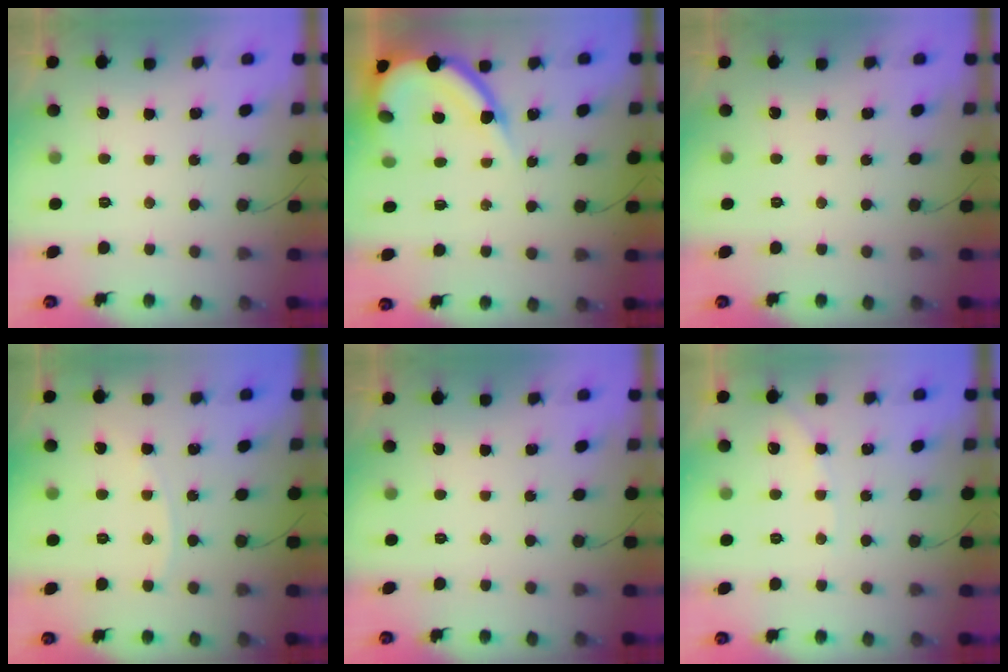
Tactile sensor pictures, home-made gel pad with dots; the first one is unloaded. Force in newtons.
{"total": 11.0, "press": 11.0, "slide": 1.0}
{"total": 0.0}
{"total": 3.5, "press": 3.5, "slide": 0.4}
{"total": 0.0}
{"total": 4.4, "press": 4.4, "slide": 0.6}